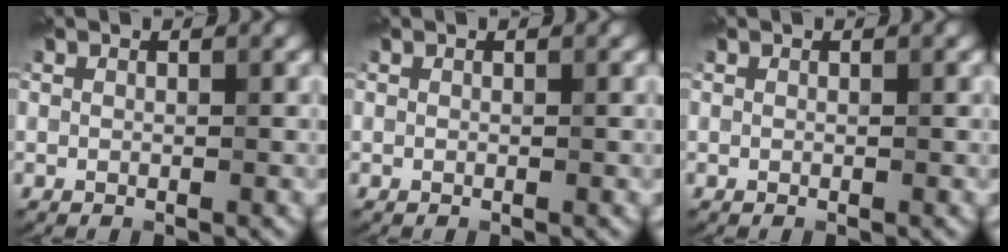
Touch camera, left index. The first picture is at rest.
{"total": 0.0}
{"total": 0.0}